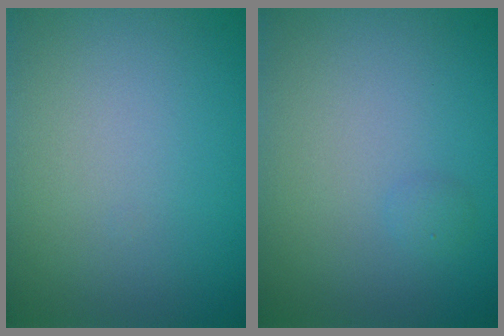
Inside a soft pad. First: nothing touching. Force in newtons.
{"total": 0.6, "press": 0.6, "slide": 0.1}